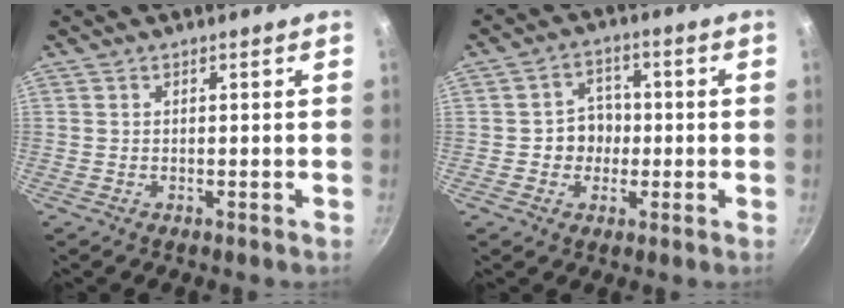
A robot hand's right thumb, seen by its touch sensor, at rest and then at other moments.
{"total": 6.0, "force": [-0.6, 5.4, 2.6], "torque": [0.002, 0.014, -0.015]}